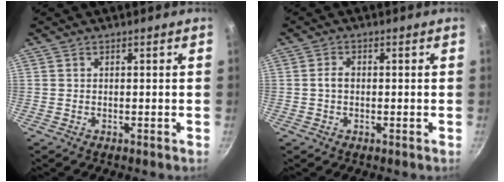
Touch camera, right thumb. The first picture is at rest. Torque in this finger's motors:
{"motor_torque": [0.40, 0.72, 0.47, -0.33, -0.03]}